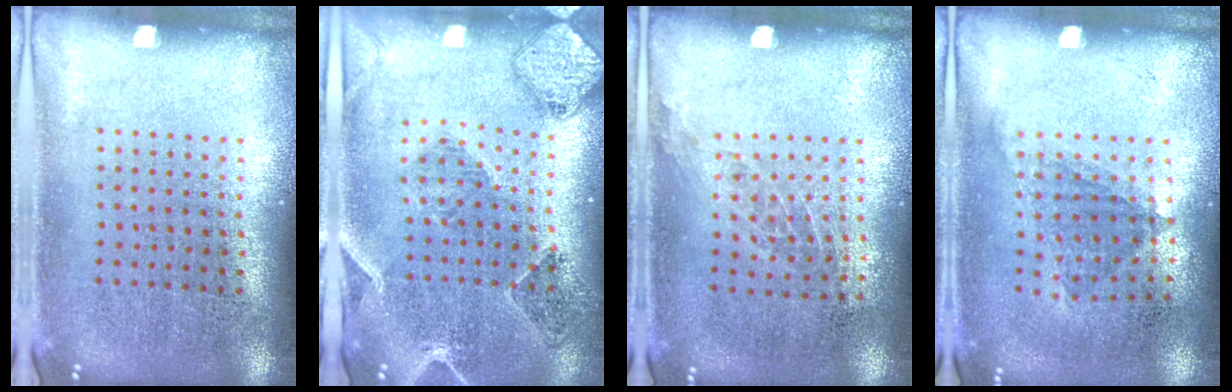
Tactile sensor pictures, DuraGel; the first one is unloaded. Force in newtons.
{"total": 0.7, "press": 0.7, "slide": 0.3}
{"total": 0.9, "press": 0.7, "slide": 0.6}
{"total": 1.1, "press": 0.8, "slide": 0.7}